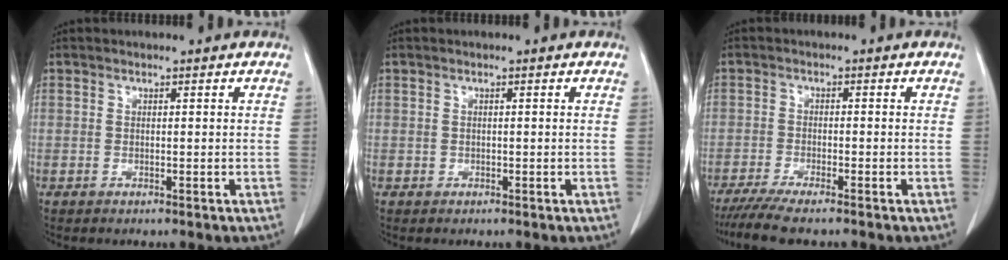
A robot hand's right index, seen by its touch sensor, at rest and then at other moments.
{"total": 0.0}
{"total": 6.5, "force": [-5.3, 0.1, 3.7], "torque": [-0.057, -0.016, -0.089]}